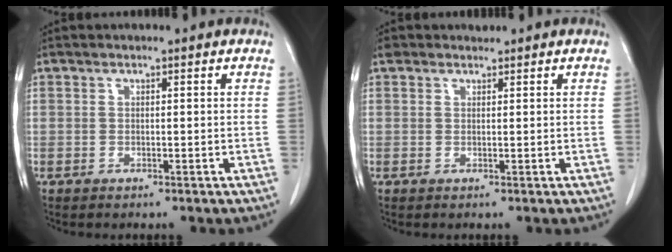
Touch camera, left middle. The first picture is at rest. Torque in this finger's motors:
{"motor_torque": [0.07, -0.06, -0.11, -0.01]}